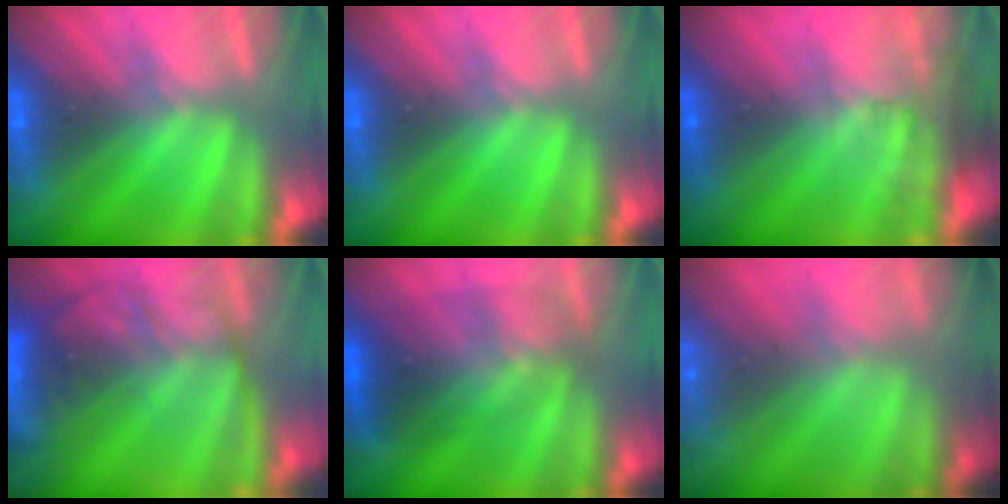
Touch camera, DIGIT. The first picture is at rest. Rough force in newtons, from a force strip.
{"total": 0.0}
{"total": 7.7}
{"total": 8.0}
{"total": 3.2}
{"total": 7.3}